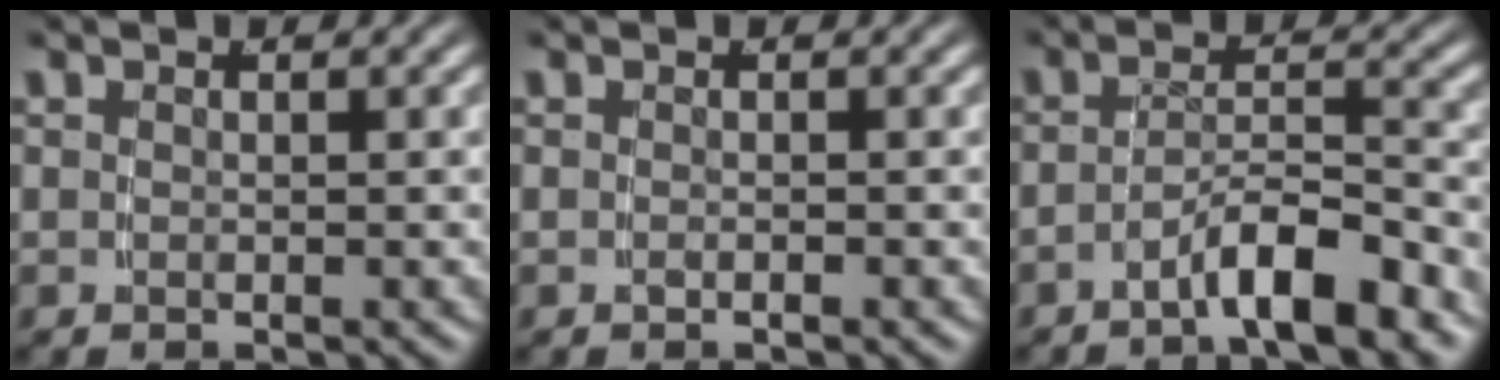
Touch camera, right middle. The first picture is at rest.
{"total": 0.6, "force": [-0.4, -0.5, 0.1], "torque": [0.000, 0.003, -0.007]}
{"total": 4.6, "force": [-3.6, 0.6, 2.8], "torque": [-0.033, 0.003, -0.061]}